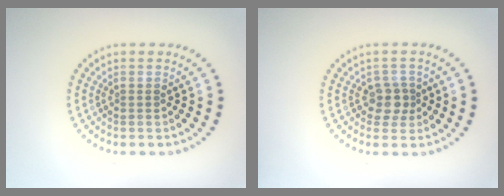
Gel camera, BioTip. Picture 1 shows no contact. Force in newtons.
{"total": 2.1, "press": 1.8, "slide": 1.1}